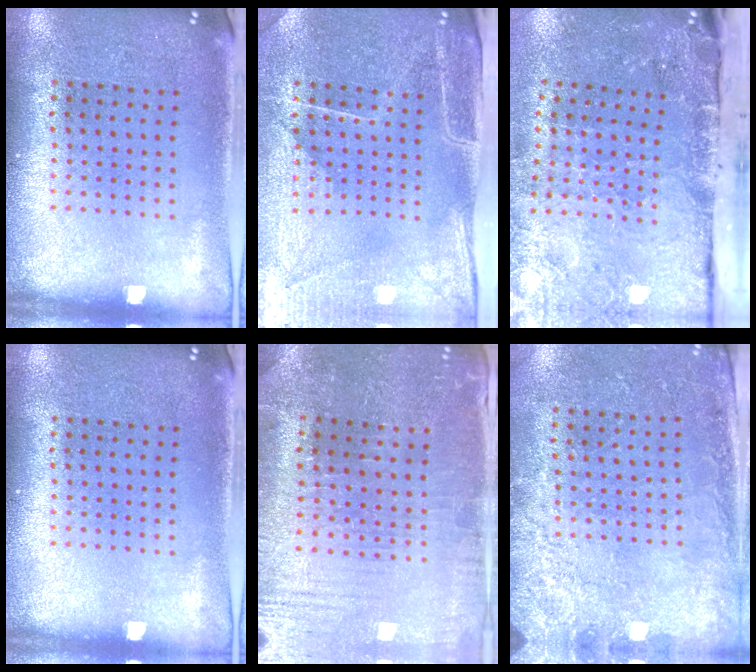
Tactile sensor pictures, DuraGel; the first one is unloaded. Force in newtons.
{"total": 4.4, "press": 3.8, "slide": 2.2}
{"total": 4.3, "press": 3.6, "slide": 2.3}
{"total": 0.0}
{"total": 0.9, "press": 0.8, "slide": 0.4}
{"total": 2.6, "press": 2.3, "slide": 1.2}